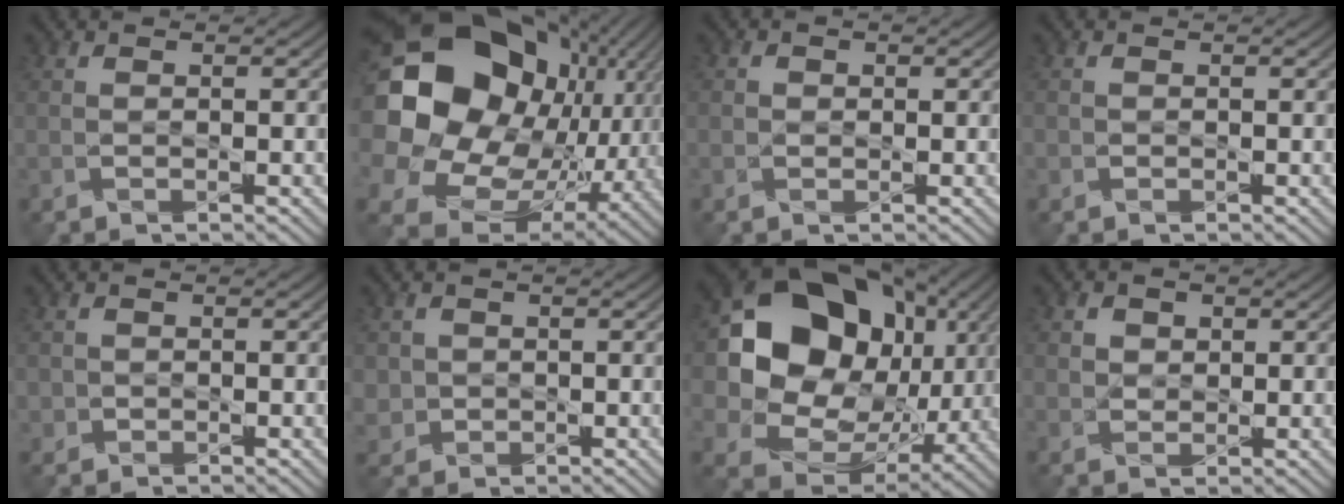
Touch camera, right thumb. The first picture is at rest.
{"total": 24.4, "force": [4.3, 19.4, 14.3], "torque": [-0.350, -0.021, 0.105]}
{"total": 0.9, "force": [-0.1, 0.9, 0.2], "torque": [-0.001, -0.005, -0.006]}
{"total": 0.6, "force": [-0.3, 0.6, -0.1], "torque": [0.002, -0.004, -0.007]}
{"total": 1.4, "force": [-0.3, 1.4, -0.1], "torque": [0.002, -0.007, -0.008]}
{"total": 2.6, "force": [0.0, 2.6, 0.2], "torque": [-0.014, -0.008, -0.004]}
{"total": 20.1, "force": [4.0, 16.5, 10.8], "torque": [-0.266, -0.001, 0.099]}
{"total": 2.3, "force": [0.8, 2.0, 0.9], "torque": [-0.024, -0.010, 0.013]}